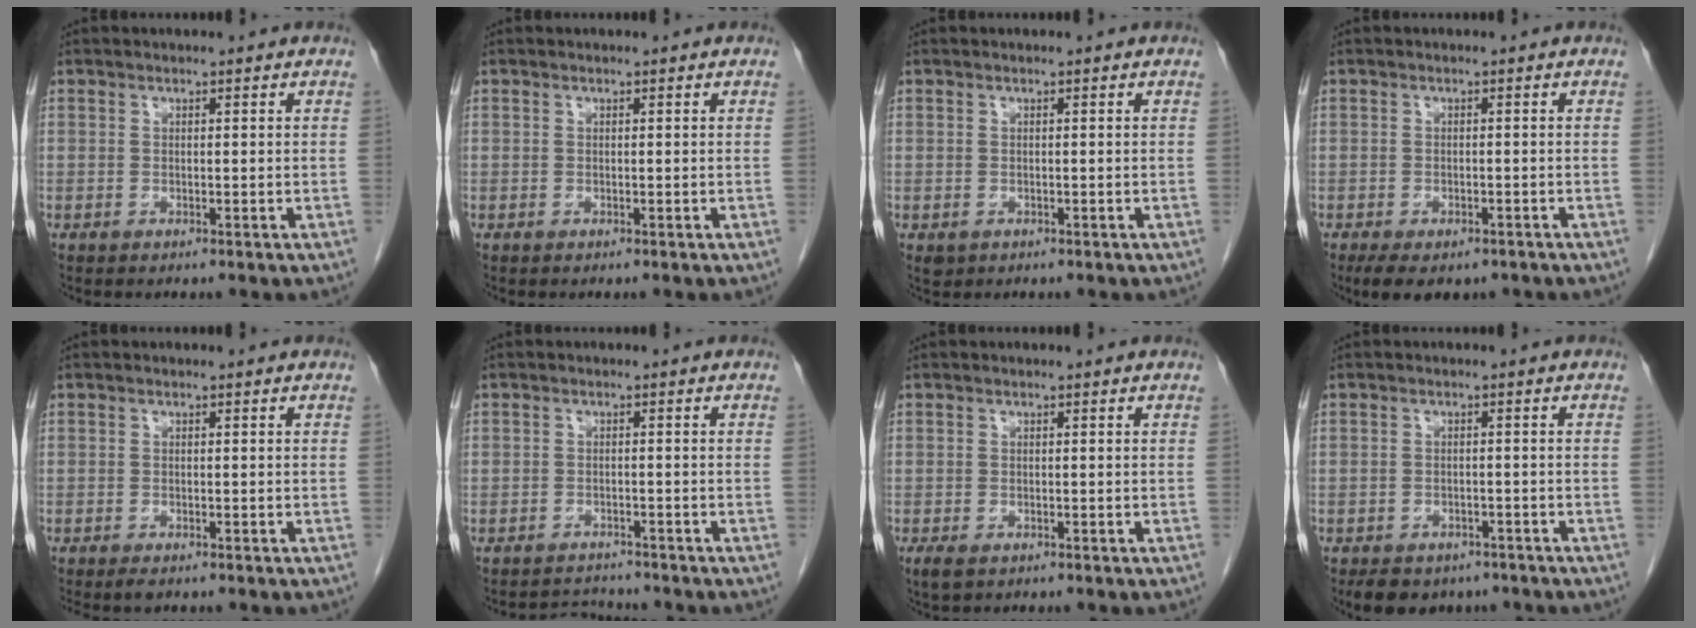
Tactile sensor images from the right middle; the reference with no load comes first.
{"total": 0.0}
{"total": 0.9, "force": [-0.3, 0.8, 0.3], "torque": [-0.008, 0.002, 0.002]}
{"total": 6.9, "force": [-5.0, 3.1, 3.5], "torque": [-0.051, -0.008, -0.068]}
{"total": 1.5, "force": [-1.1, 0.5, 0.8], "torque": [-0.014, -0.003, -0.014]}
{"total": 2.5, "force": [-2.3, 0.3, -1.0], "torque": [0.009, -0.009, -0.037]}
{"total": 2.0, "force": [-1.1, 1.0, 1.3], "torque": [-0.028, -0.004, -0.012]}
{"total": 6.9, "force": [-5.2, 3.8, 2.2], "torque": [-0.031, 0.002, -0.068]}